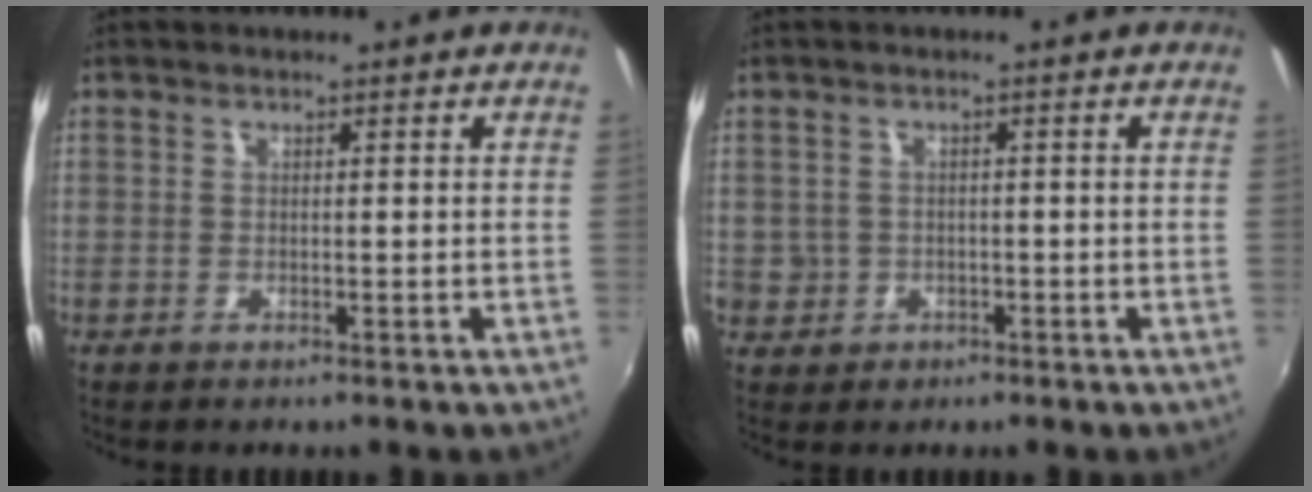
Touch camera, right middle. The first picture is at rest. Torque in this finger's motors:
{"motor_torque": [0.31, -0.30, 0.00, 0.00]}